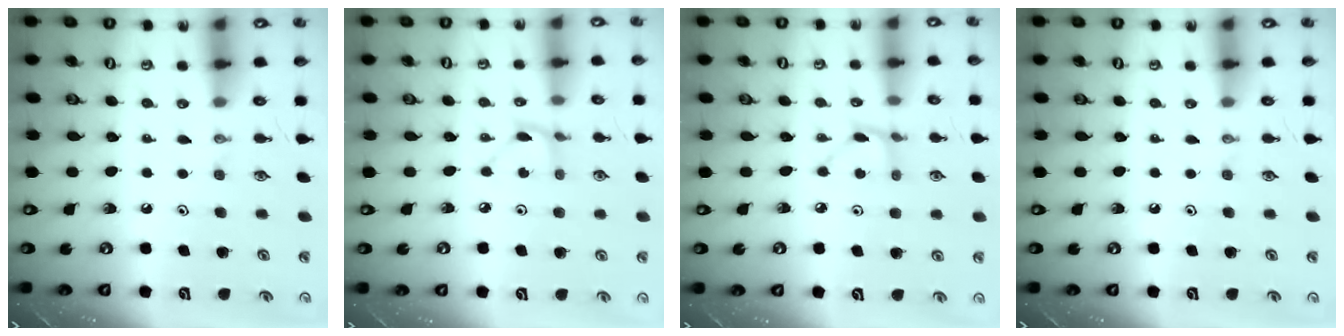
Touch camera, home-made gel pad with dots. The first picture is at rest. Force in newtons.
{"total": 2.0, "press": 2.0, "slide": 0.1}
{"total": 2.8, "press": 2.8, "slide": 0.4}
{"total": 0.0}